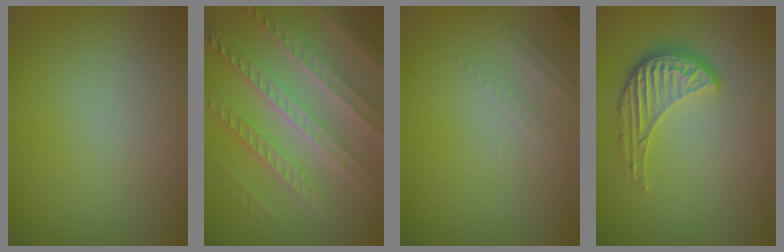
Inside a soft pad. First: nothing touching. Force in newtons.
{"total": 8.2, "press": 5.8, "slide": 5.8}
{"total": 1.3, "press": 1.2, "slide": 0.4}
{"total": 4.1, "press": 3.1, "slide": 2.7}